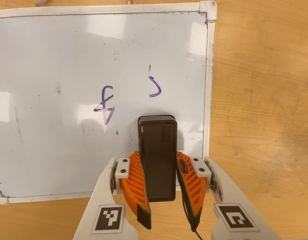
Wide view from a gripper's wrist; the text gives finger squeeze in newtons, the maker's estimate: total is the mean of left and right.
{"total": 8.5, "left": 7.1, "right": 10.0}